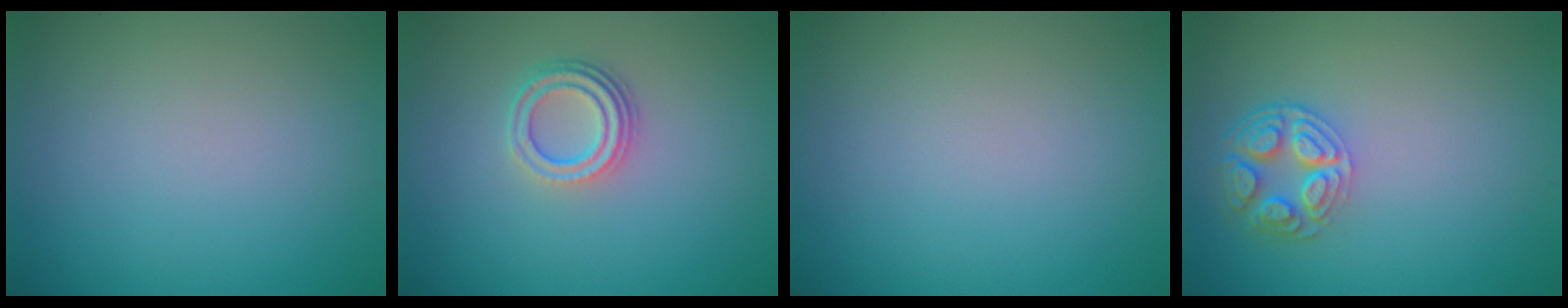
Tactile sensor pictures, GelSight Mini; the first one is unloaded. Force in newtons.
{"total": 3.3, "press": 2.4, "slide": 2.3}
{"total": 0.0}
{"total": 4.3, "press": 3.4, "slide": 2.5}